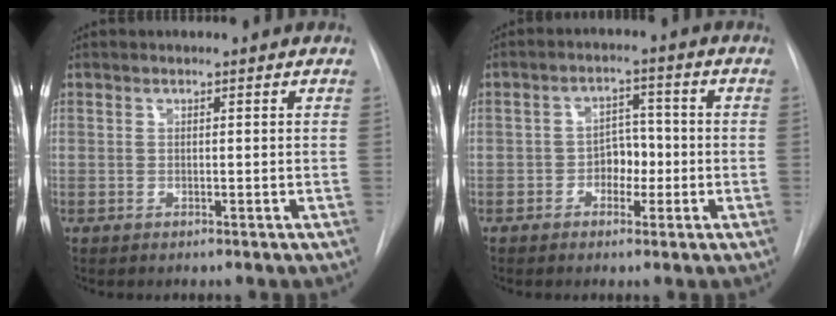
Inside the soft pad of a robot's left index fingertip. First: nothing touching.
{"total": 4.0, "force": [-1.1, 2.9, 2.6], "torque": [-0.034, 0.011, -0.018]}